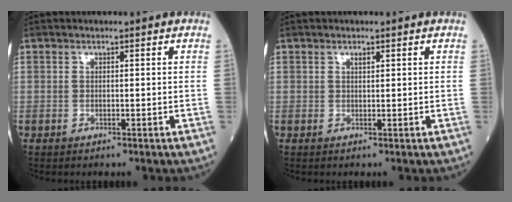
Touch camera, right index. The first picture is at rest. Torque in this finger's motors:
{"motor_torque": [-0.03, 0.03, 0.03, 0.02]}